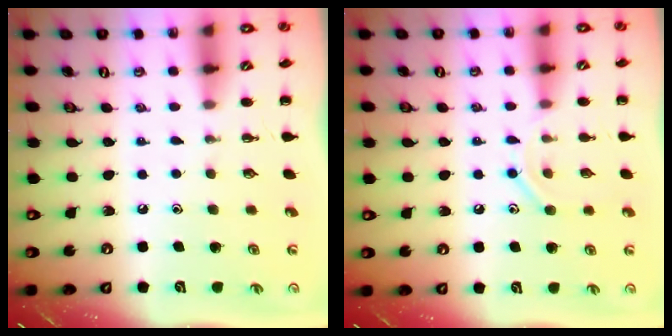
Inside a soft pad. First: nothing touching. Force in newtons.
{"total": 8.4, "press": 8.3, "slide": 1.4}